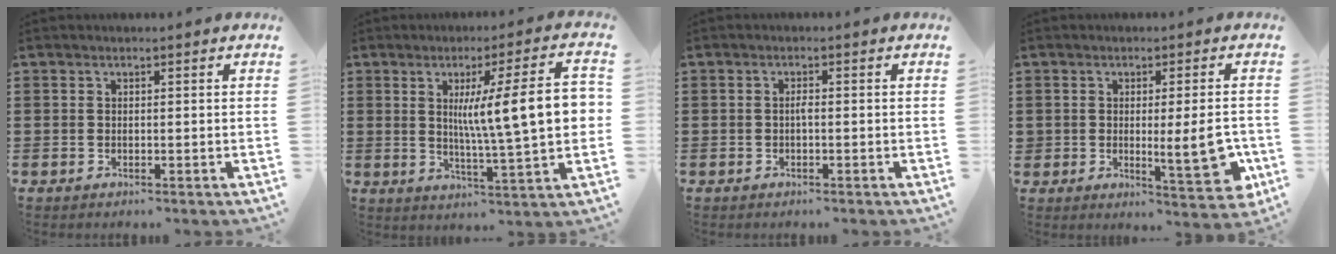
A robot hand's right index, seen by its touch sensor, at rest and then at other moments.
{"total": 13.2, "force": [1.8, 1.8, 13.0], "torque": [-0.207, -0.003, 0.025]}
{"total": 1.1, "force": [-0.3, 0.1, 1.1], "torque": [-0.022, -0.001, -0.005]}
{"total": 7.9, "force": [-1.1, 2.2, 7.5], "torque": [-0.106, -0.016, -0.017]}